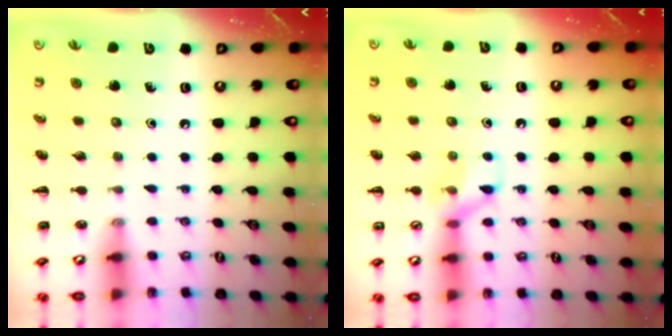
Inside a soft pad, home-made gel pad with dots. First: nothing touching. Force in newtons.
{"total": 7.7, "press": 7.7, "slide": 0.6}